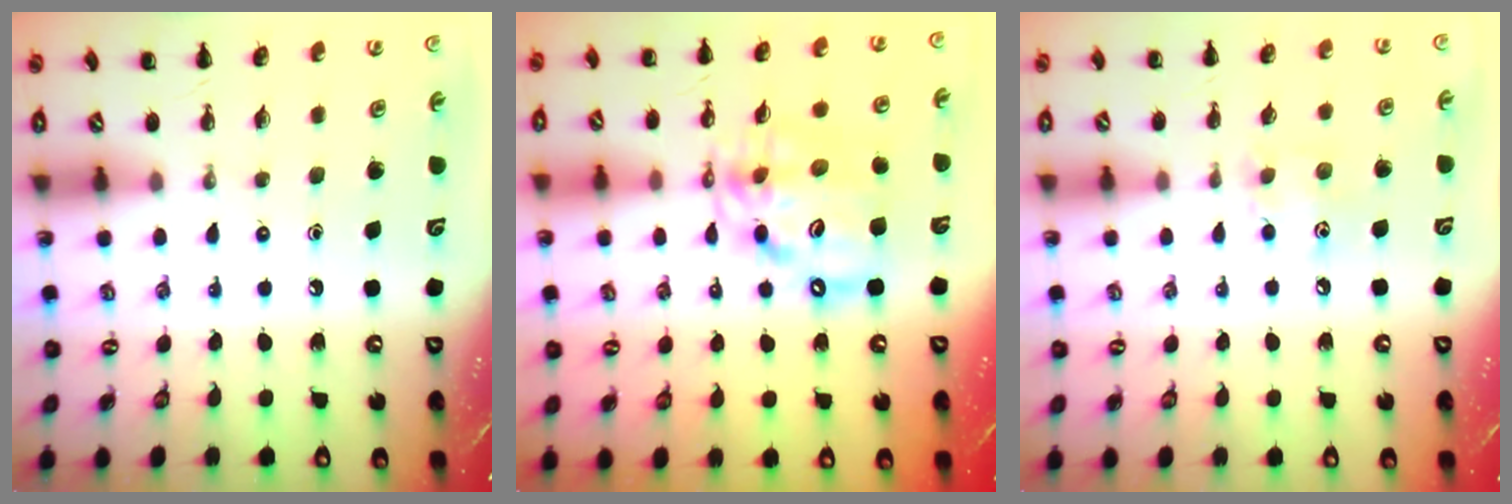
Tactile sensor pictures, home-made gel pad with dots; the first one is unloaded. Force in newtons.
{"total": 12.8, "press": 12.3, "slide": 3.5}
{"total": 7.0, "press": 6.8, "slide": 1.5}